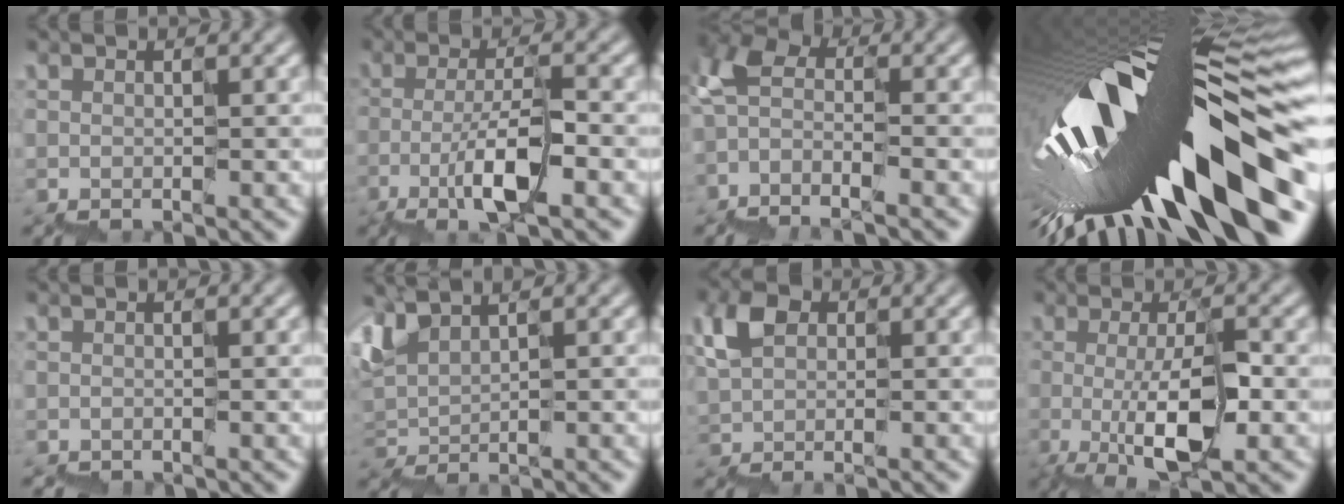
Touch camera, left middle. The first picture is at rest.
{"total": 4.5, "force": [-1.6, 0.9, 4.1], "torque": [-0.072, 0.004, -0.032]}
{"total": 5.0, "force": [-2.9, 2.2, 3.4], "torque": [-0.066, 0.011, -0.071]}
{"total": 18.5, "force": [-6.2, 6.2, 16.3], "torque": [-0.257, -0.029, -0.100]}
{"total": 1.1, "force": [-1.0, 0.0, -0.3], "torque": [0.006, -0.006, -0.021]}
{"total": 2.5, "force": [2.0, 0.8, 1.3], "torque": [-0.038, 0.005, 0.040]}
{"total": 3.7, "force": [0.3, 2.8, 2.5], "torque": [-0.042, 0.011, -0.007]}
{"total": 5.5, "force": [-0.9, 1.3, 5.2], "torque": [-0.085, -0.004, -0.013]}